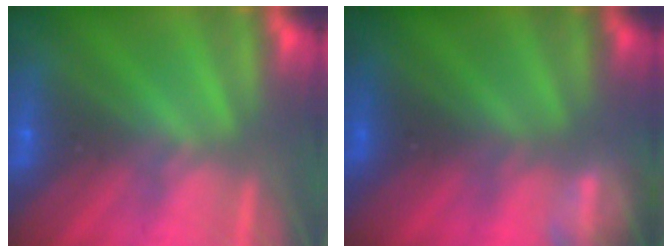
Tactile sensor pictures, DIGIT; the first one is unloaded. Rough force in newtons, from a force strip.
{"total": 5.6}